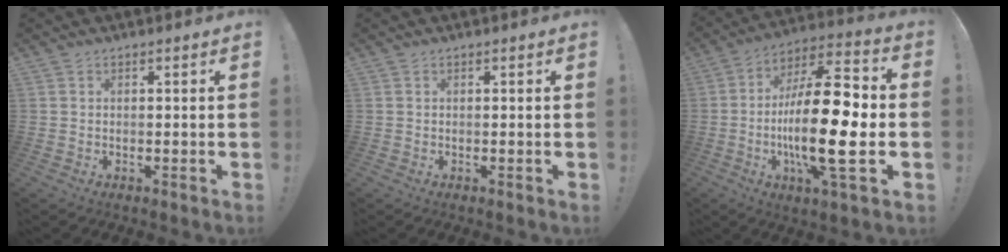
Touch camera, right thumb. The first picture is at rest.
{"total": 0.0}
{"total": 24.3, "force": [-3.6, 7.2, 22.9], "torque": [-0.412, 0.009, -0.064]}